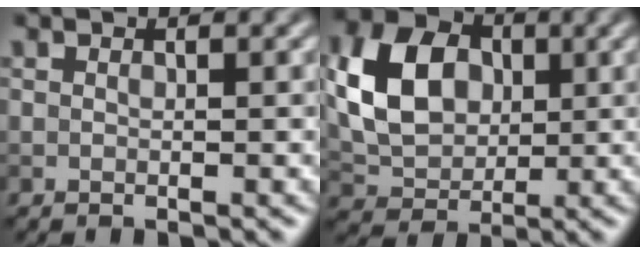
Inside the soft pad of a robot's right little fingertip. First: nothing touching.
{"total": 7.7, "force": [1.1, 5.7, 5.0], "torque": [-0.104, 0.009, 0.021]}